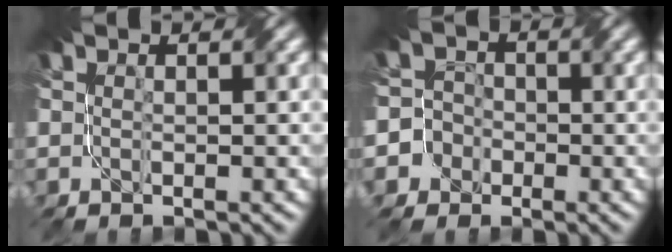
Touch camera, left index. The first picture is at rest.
{"total": 4.7, "force": [-2.6, 3.9, 0.0], "torque": [0.014, 0.010, -0.068]}